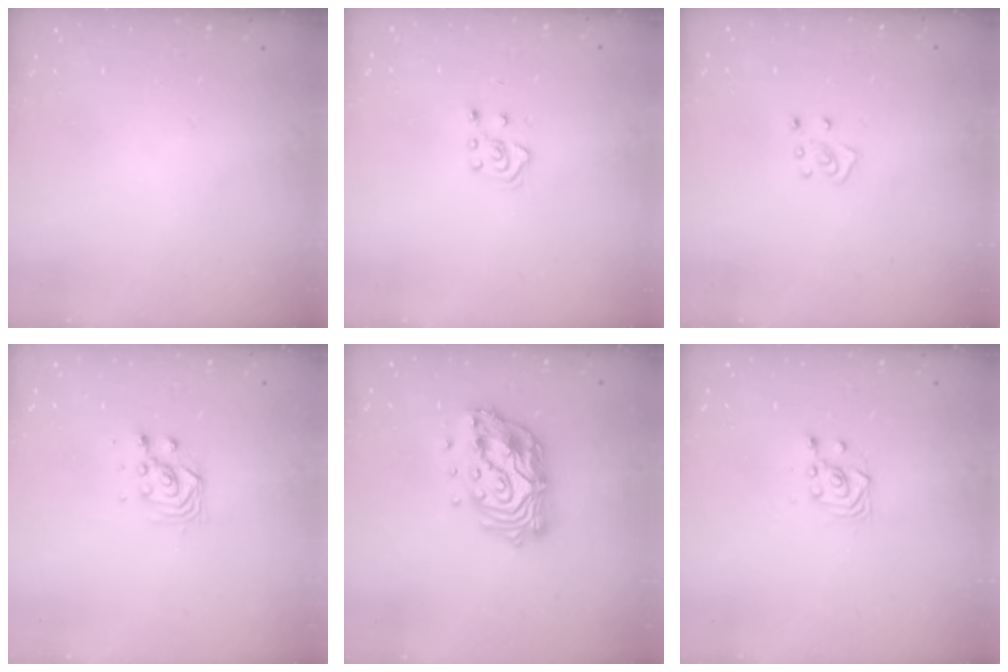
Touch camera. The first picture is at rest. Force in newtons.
{"total": 4.9, "press": 4.8, "slide": 0.8}
{"total": 4.2, "press": 4.2, "slide": 0.4}
{"total": 2.9, "press": 2.8, "slide": 0.8}
{"total": 15.9, "press": 15.8, "slide": 1.5}
{"total": 2.9, "press": 2.9, "slide": 0.6}